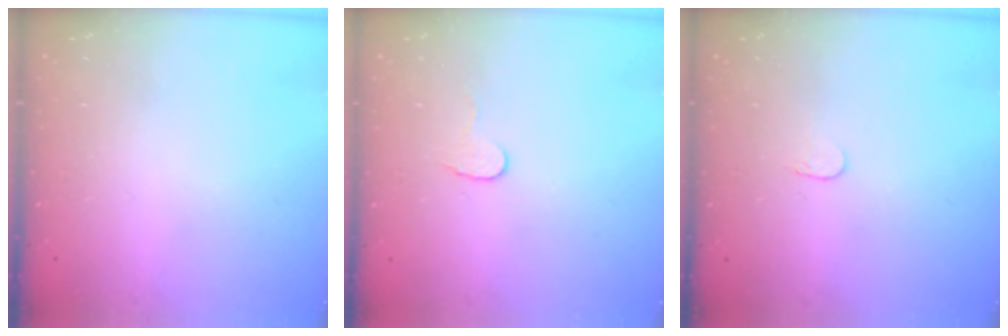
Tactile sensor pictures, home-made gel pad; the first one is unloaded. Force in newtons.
{"total": 5.0, "press": 5.0, "slide": 0.4}
{"total": 3.7, "press": 3.6, "slide": 0.3}